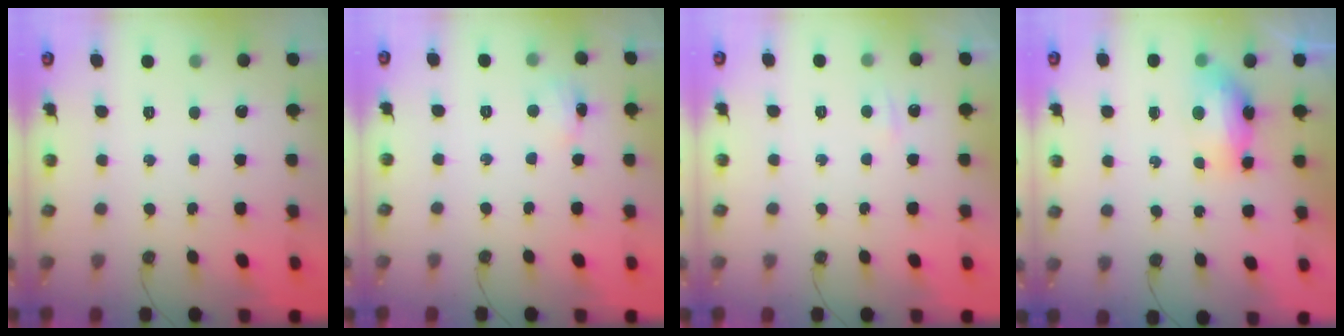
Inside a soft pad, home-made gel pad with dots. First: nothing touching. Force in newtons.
{"total": 3.1, "press": 3.1, "slide": 0.5}
{"total": 2.8, "press": 2.8, "slide": 0.5}
{"total": 12.4, "press": 9.1, "slide": 8.5}